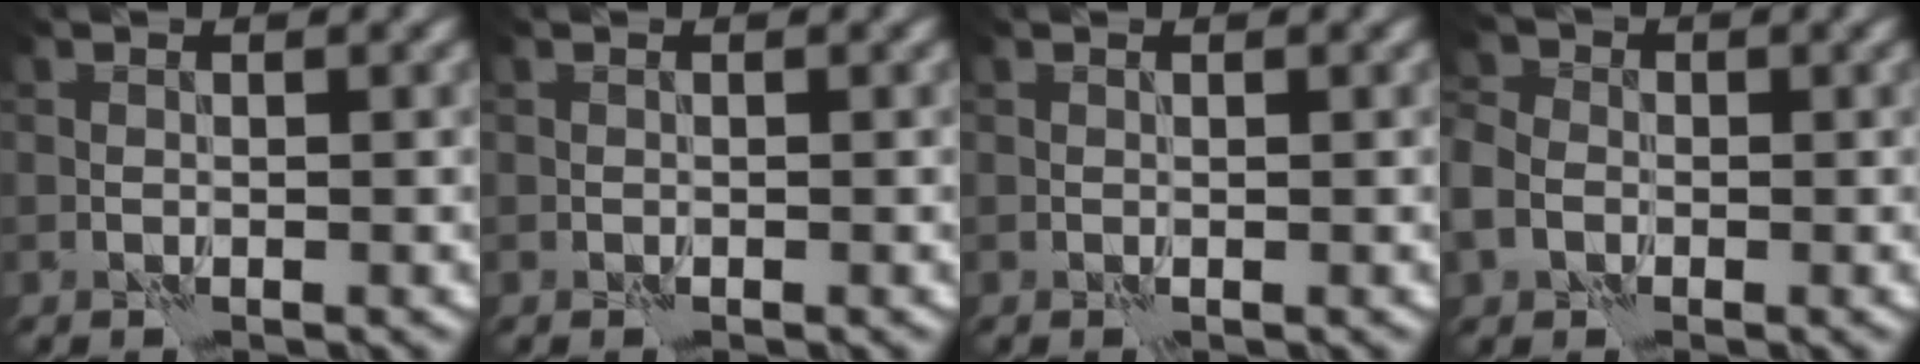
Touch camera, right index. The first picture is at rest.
{"total": 0.0}
{"total": 0.0}
{"total": 4.5, "force": [-1.5, 3.6, 2.2], "torque": [-0.054, -0.007, -0.036]}